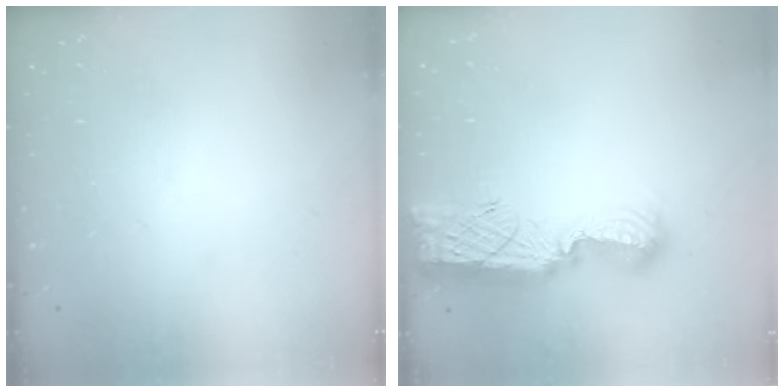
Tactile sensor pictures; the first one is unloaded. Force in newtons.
{"total": 13.4, "press": 13.3, "slide": 0.6}